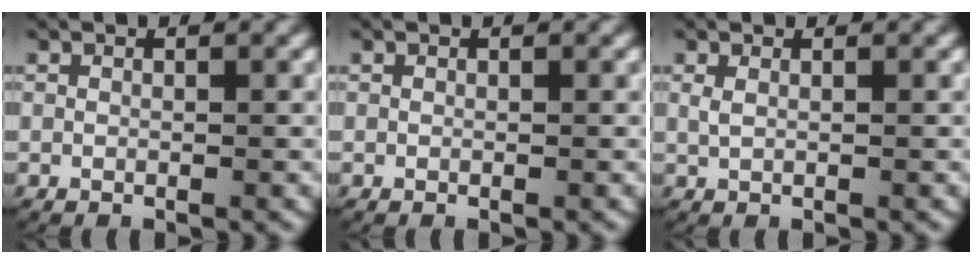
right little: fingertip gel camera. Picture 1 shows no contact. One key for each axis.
{"total": 0.0}
{"total": 0.9, "fx": 0.4, "fy": 0.2, "fz": 0.8, "tx": -0.020, "ty": -0.001, "tz": 0.011}